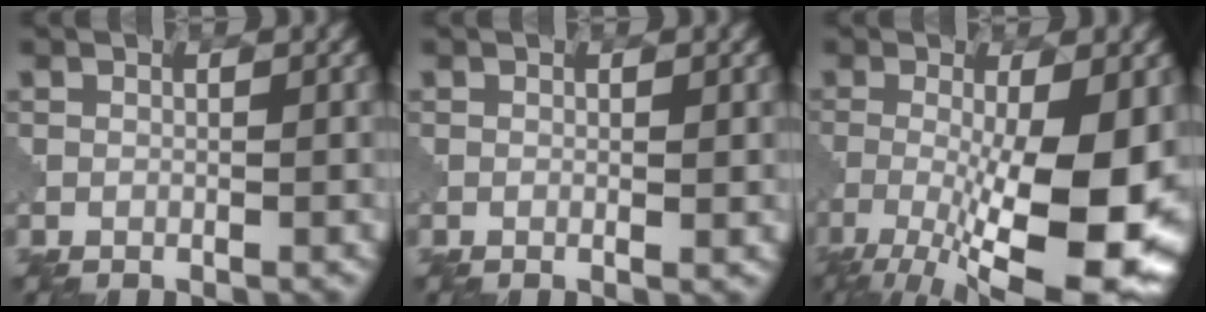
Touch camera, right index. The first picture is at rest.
{"total": 0.7, "force": [0.0, 0.1, 0.7], "torque": [-0.009, -0.003, -0.001]}
{"total": 13.8, "force": [-3.8, 4.3, 12.5], "torque": [-0.196, -0.021, -0.050]}